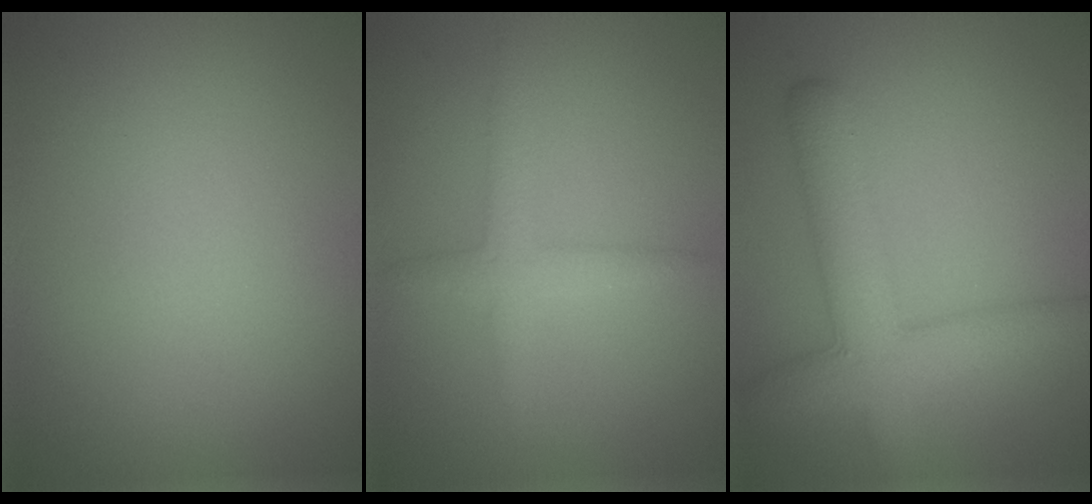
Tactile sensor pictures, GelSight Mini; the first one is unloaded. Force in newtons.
{"total": 2.3, "press": 2.3, "slide": 0.1}
{"total": 6.1, "press": 6.1, "slide": 0.2}